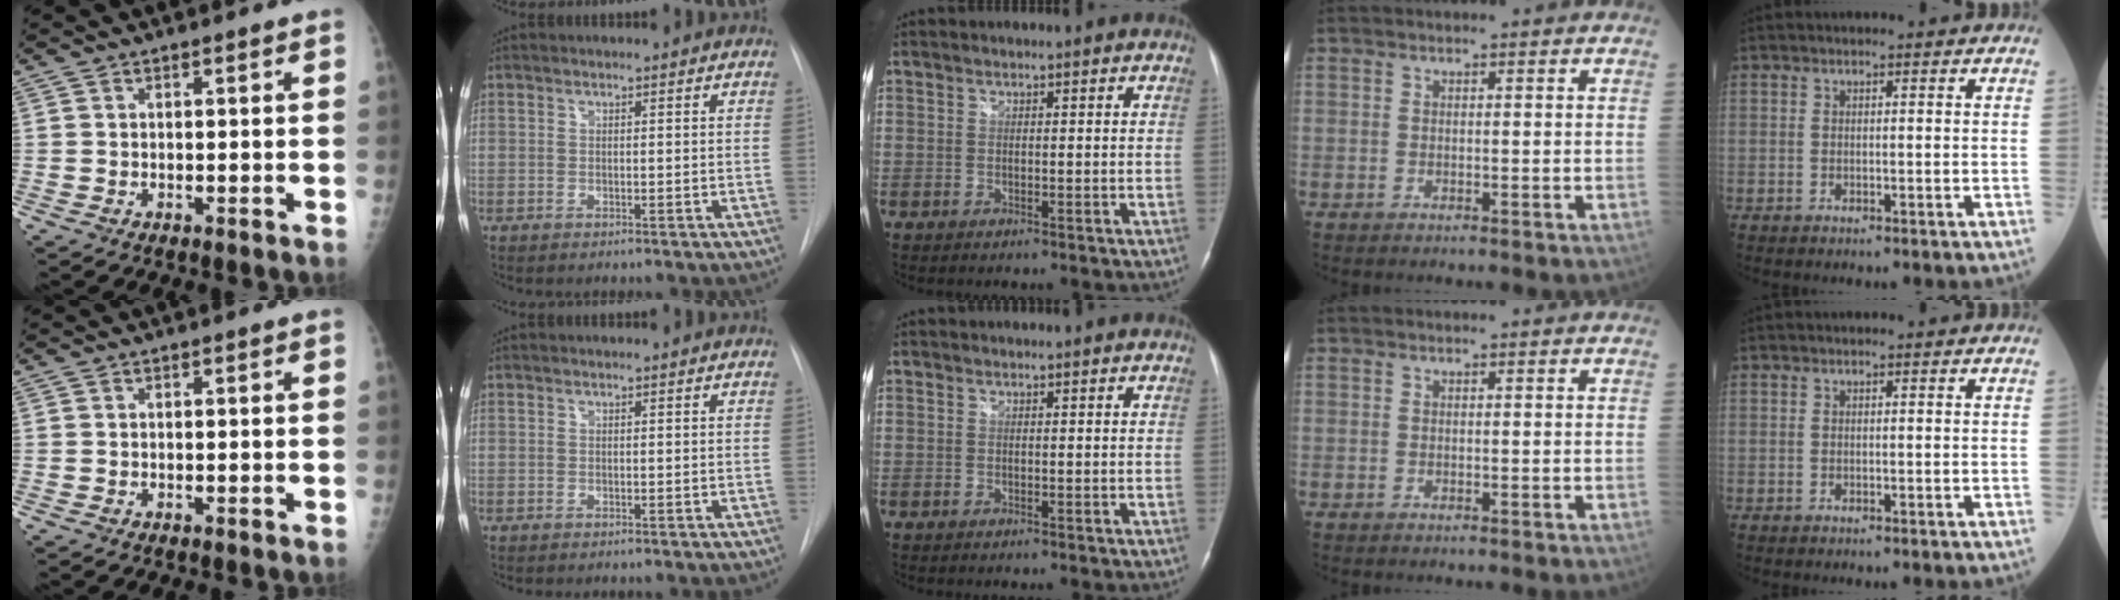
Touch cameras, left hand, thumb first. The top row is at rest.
{}